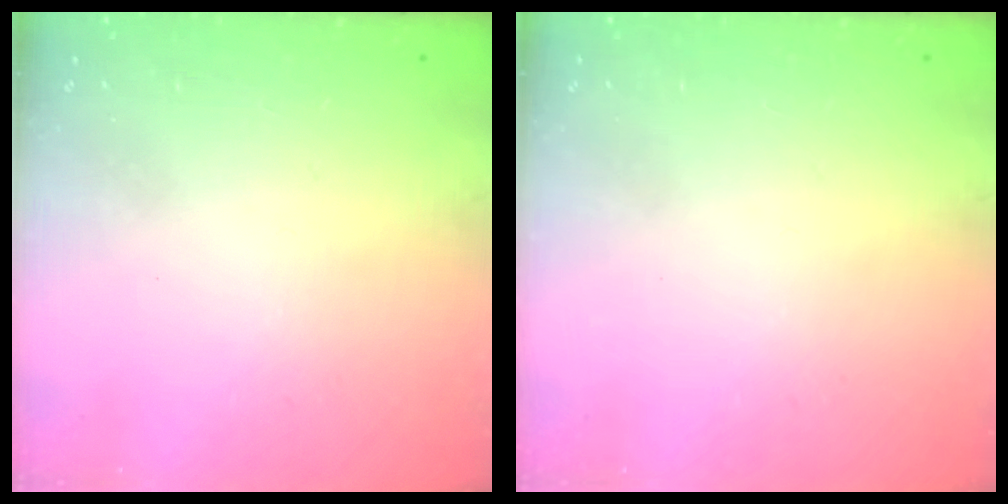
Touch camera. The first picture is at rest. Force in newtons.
{"total": 0.0}